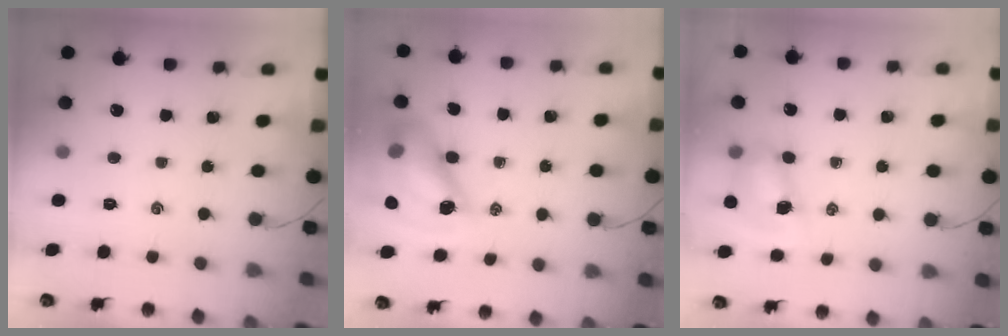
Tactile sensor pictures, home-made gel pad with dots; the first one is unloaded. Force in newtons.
{"total": 15.5, "press": 14.9, "slide": 4.1}
{"total": 8.4, "press": 8.3, "slide": 1.2}